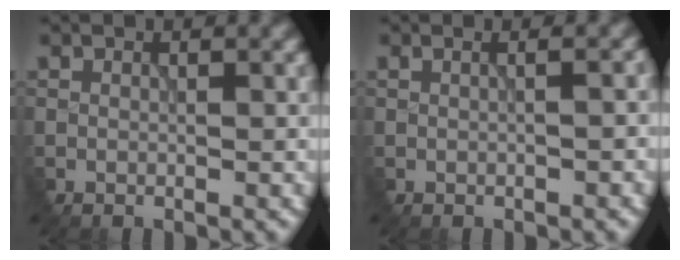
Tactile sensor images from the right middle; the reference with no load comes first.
{"total": 3.2, "force": [0.9, 1.7, 2.5], "torque": [-0.002, 0.031, -0.014]}